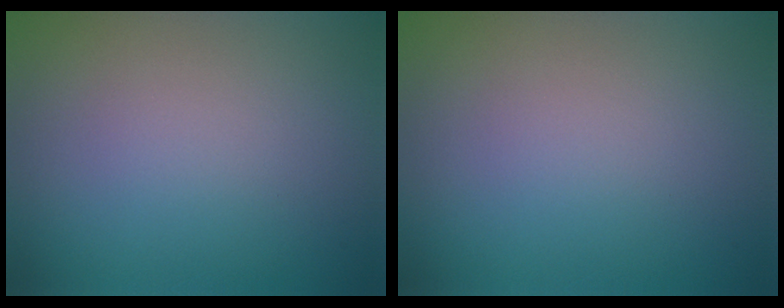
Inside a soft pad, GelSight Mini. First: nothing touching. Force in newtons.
{"total": 0.0}